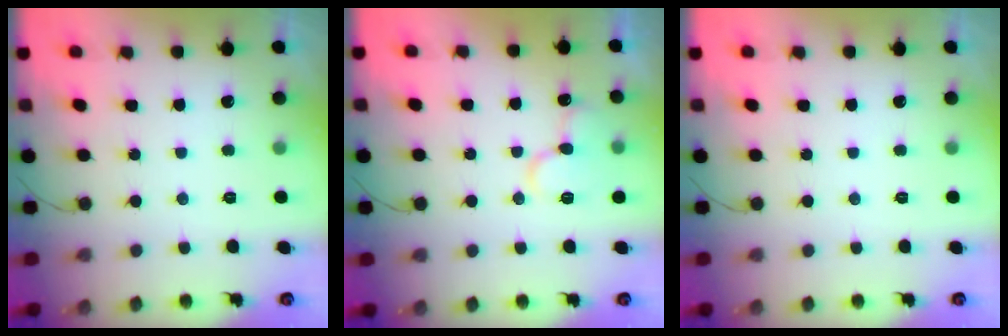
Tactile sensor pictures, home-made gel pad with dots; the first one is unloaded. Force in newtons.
{"total": 11.5, "press": 11.4, "slide": 1.4}
{"total": 0.0}